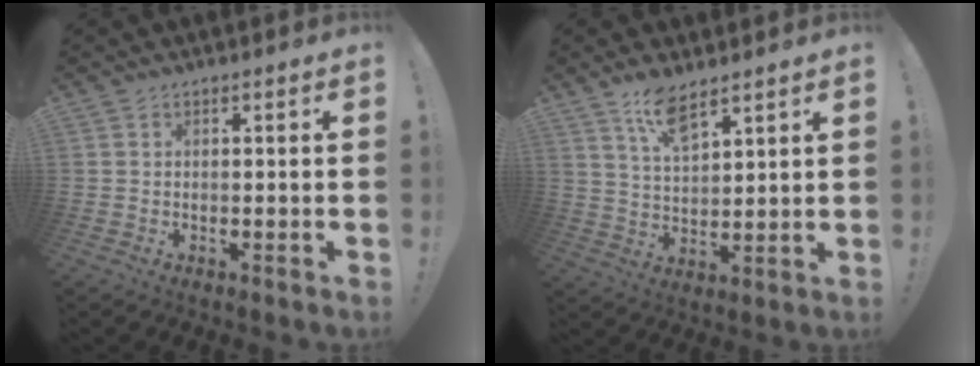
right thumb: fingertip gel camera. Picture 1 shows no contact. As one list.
[{"total": 8.7, "force": [6.5, 2.6, 5.1], "torque": [-0.099, -0.030, 0.118]}]